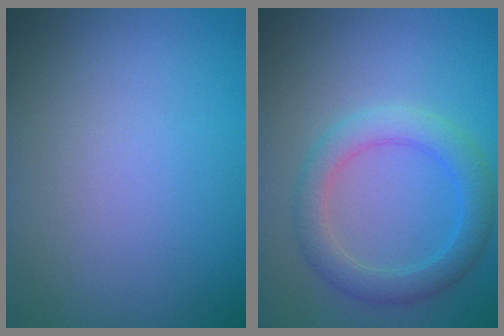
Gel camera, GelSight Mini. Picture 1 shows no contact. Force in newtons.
{"total": 3.6, "press": 3.6, "slide": 0.0}